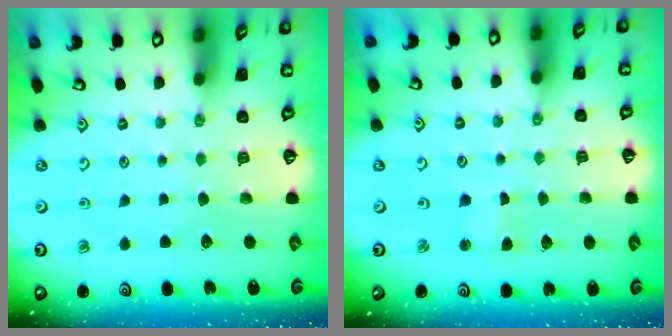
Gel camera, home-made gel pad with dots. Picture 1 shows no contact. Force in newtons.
{"total": 2.0, "press": 2.0, "slide": 0.3}